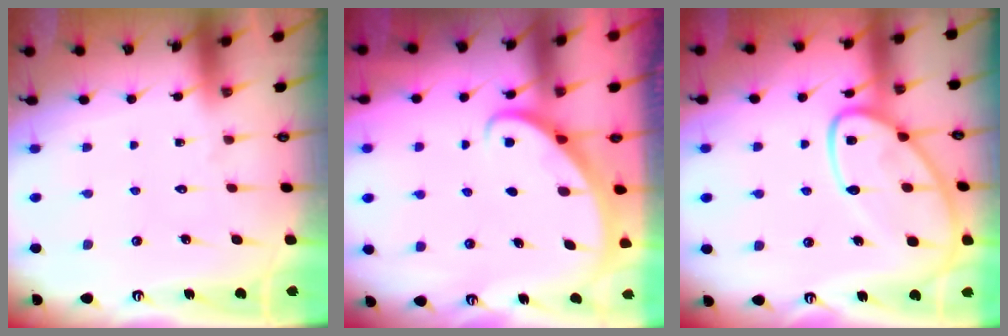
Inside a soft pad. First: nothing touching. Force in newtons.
{"total": 2.9, "press": 2.9, "slide": 0.2}
{"total": 15.4, "press": 15.3, "slide": 1.6}